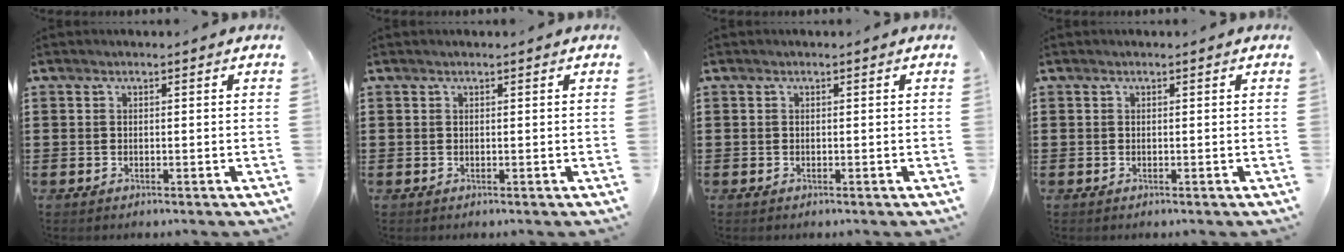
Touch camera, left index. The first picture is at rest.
{"total": 0.0}
{"total": 0.0}
{"total": 0.0}